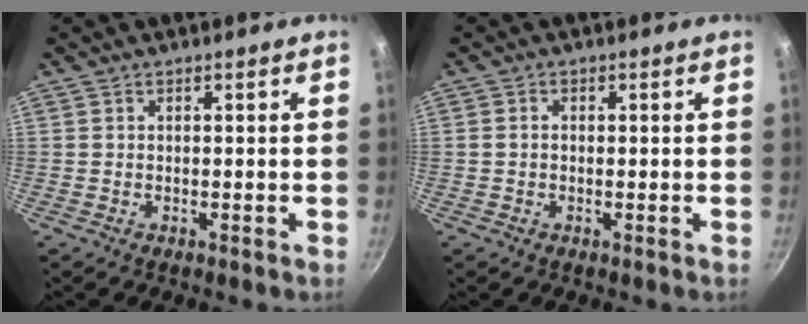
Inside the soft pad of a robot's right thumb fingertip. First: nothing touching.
{"total": 1.1, "force": [-0.1, 0.8, 0.7], "torque": [-0.014, 0.005, -0.003]}